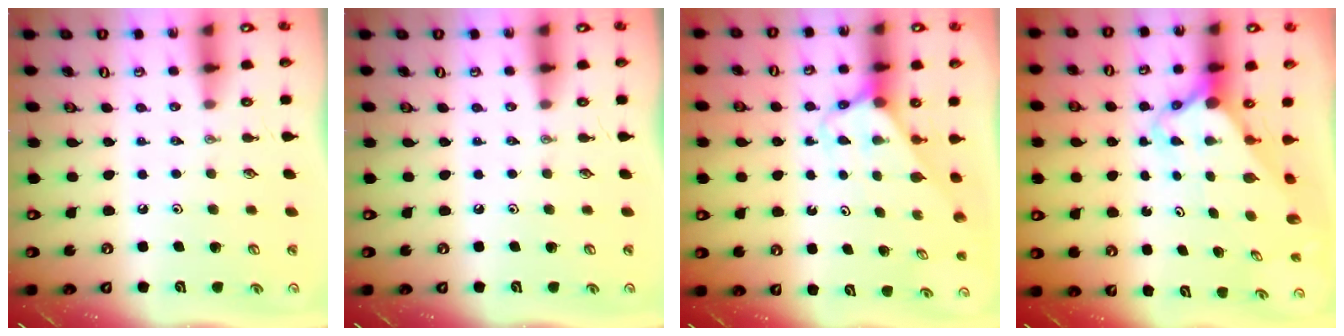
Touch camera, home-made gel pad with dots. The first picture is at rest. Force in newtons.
{"total": 0.0}
{"total": 2.8, "press": 2.8, "slide": 0.3}
{"total": 3.5, "press": 3.5, "slide": 0.3}